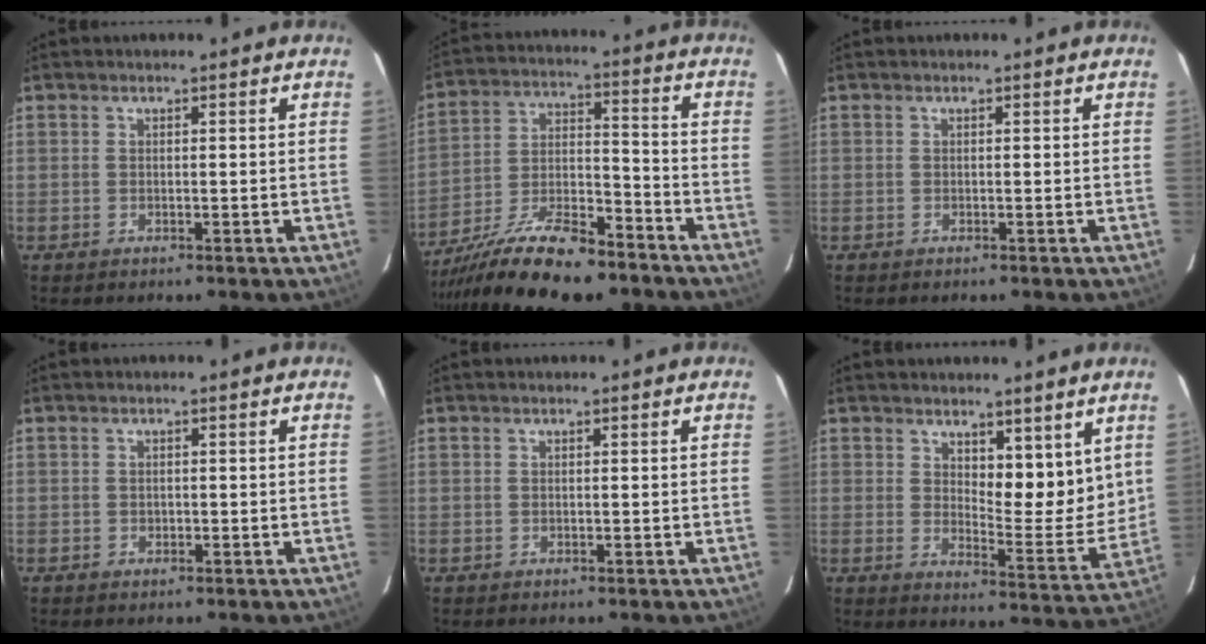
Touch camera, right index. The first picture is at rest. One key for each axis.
{"total": 16.0, "fx": -13.2, "fy": 3.1, "fz": 8.6, "tx": -0.169, "ty": -0.004, "tz": -0.236}
{"total": 0.0}
{"total": 0.6, "fx": -0.3, "fy": 0.5, "fz": 0.2, "tx": -0.004, "ty": 0.003, "tz": -0.003}
{"total": 0.0}
{"total": 8.4, "fx": 4.6, "fy": 3.2, "fz": 6.2, "tx": -0.082, "ty": -0.019, "tz": 0.081}